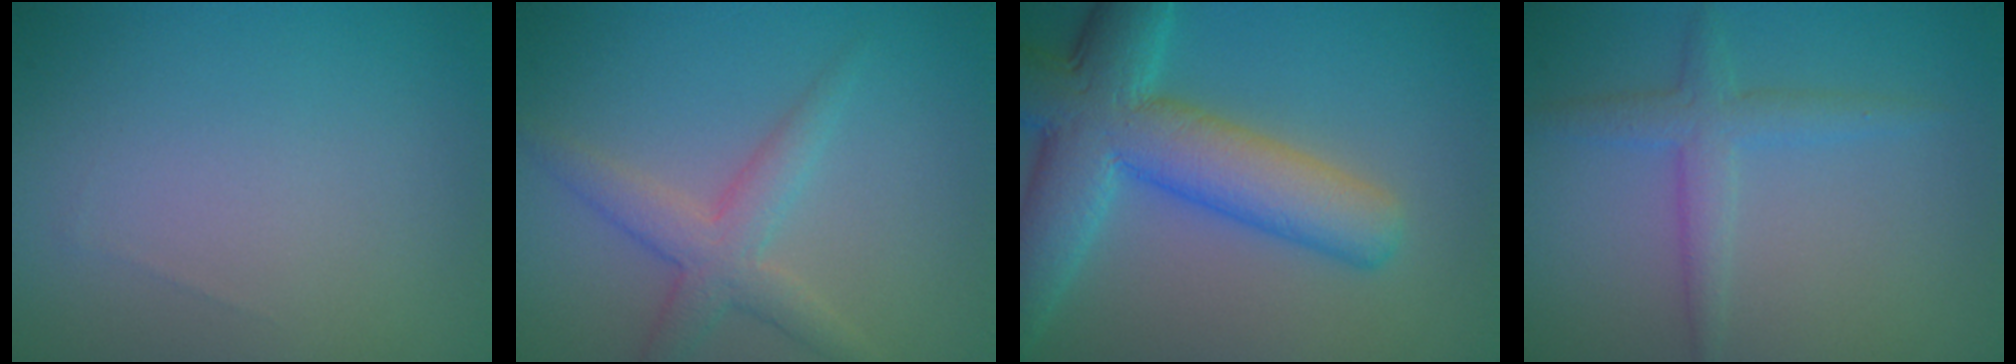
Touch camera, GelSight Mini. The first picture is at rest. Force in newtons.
{"total": 3.2, "press": 3.2, "slide": 0.1}
{"total": 9.0, "press": 9.0, "slide": 0.7}
{"total": 2.5, "press": 2.5, "slide": 0.1}